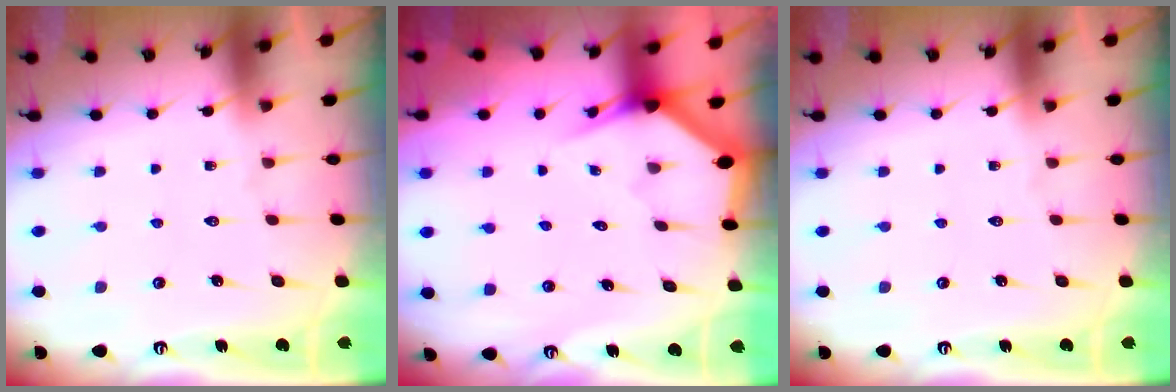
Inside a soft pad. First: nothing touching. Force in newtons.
{"total": 2.7, "press": 2.7, "slide": 0.2}
{"total": 0.0}